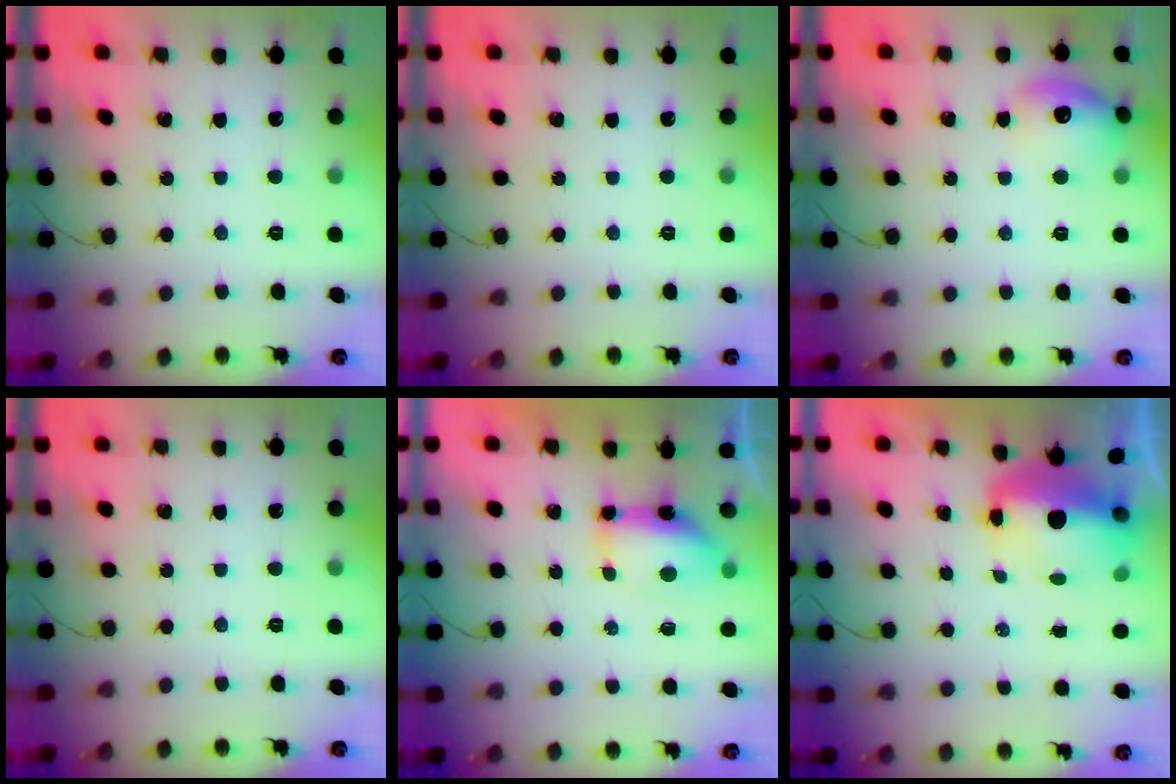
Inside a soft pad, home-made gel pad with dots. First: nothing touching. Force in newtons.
{"total": 0.0}
{"total": 12.6, "press": 12.6, "slide": 0.9}
{"total": 0.0}
{"total": 12.5, "press": 9.3, "slide": 8.3}
{"total": 6.9, "press": 6.9, "slide": 1.0}